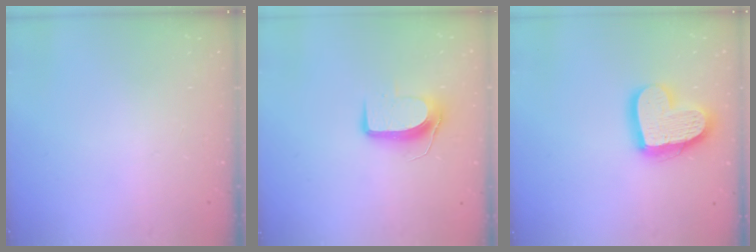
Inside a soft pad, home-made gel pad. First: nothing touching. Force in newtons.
{"total": 9.5, "press": 9.5, "slide": 0.3}
{"total": 17.8, "press": 17.7, "slide": 1.9}